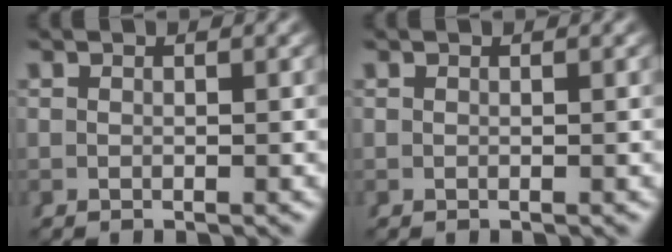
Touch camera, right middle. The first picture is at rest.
{"total": 0.0}